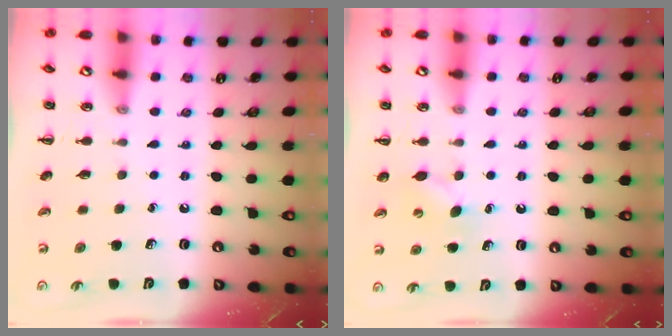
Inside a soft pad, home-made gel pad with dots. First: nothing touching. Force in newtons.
{"total": 4.5, "press": 4.4, "slide": 1.1}